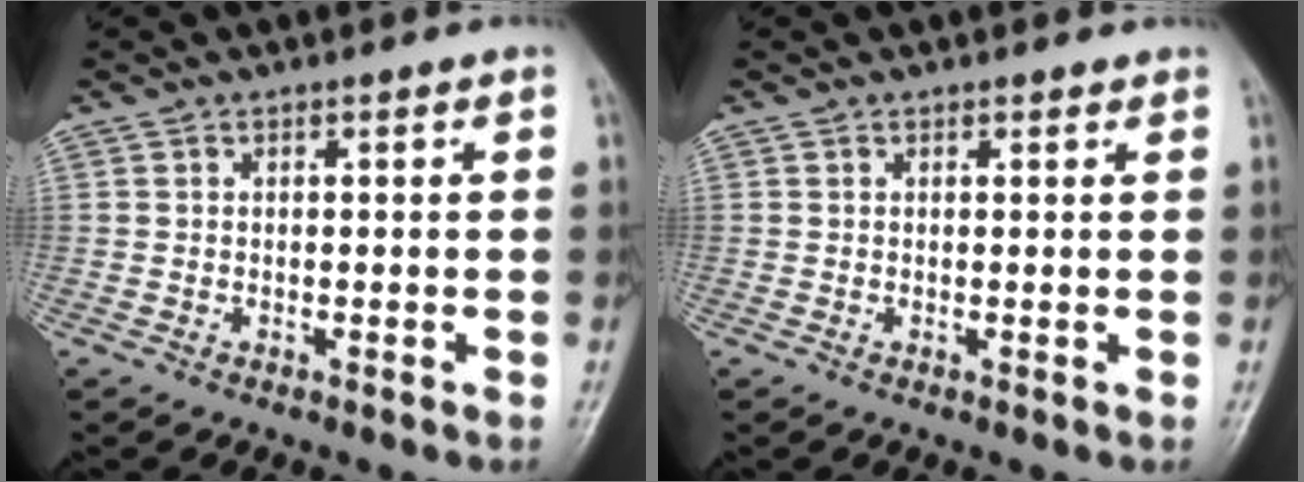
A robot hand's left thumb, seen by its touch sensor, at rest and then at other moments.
{"total": 0.6, "force": [0.6, 0.3, 0.2], "torque": [0.000, -0.004, 0.008]}